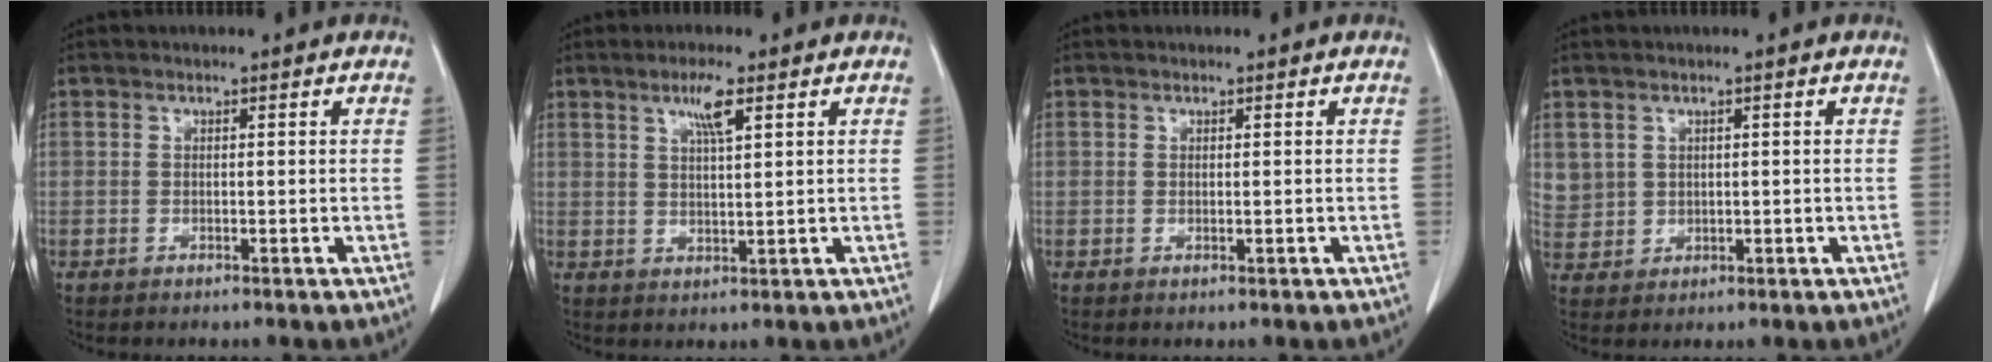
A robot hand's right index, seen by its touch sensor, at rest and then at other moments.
{"total": 4.4, "force": [2.4, 0.3, 3.7], "torque": [-0.068, -0.002, 0.042]}
{"total": 0.0}
{"total": 5.6, "force": [1.9, 5.1, 1.6], "torque": [-0.053, 0.011, 0.055]}